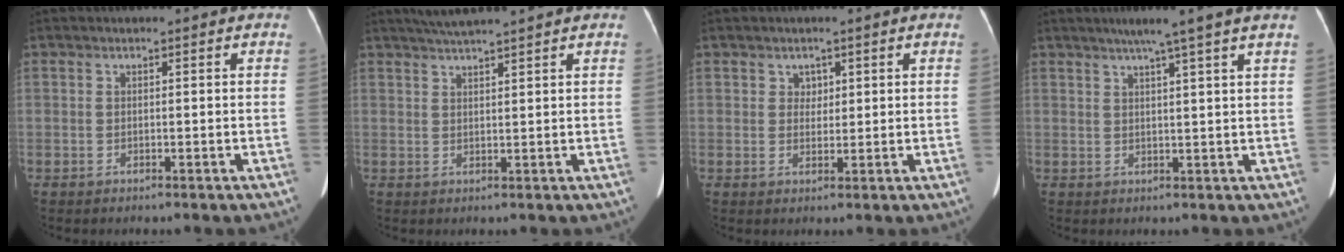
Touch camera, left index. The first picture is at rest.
{"total": 5.4, "force": [4.7, -0.7, 2.5], "torque": [-0.044, 0.024, 0.082]}
{"total": 1.6, "force": [0.6, 1.4, 0.4], "torque": [-0.007, -0.001, 0.010]}
{"total": 6.6, "force": [4.8, -1.5, 4.3], "torque": [-0.059, 0.011, 0.064]}